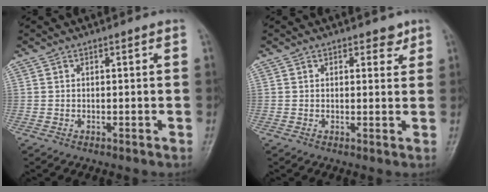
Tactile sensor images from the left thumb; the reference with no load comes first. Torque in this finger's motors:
{"motor_torque": [-0.15, -0.03, -0.29, 0.07, 0.05]}